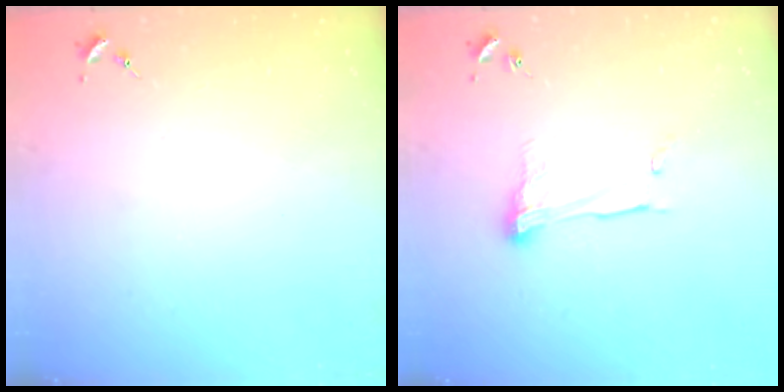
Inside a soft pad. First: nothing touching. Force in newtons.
{"total": 9.0, "press": 9.0, "slide": 0.4}